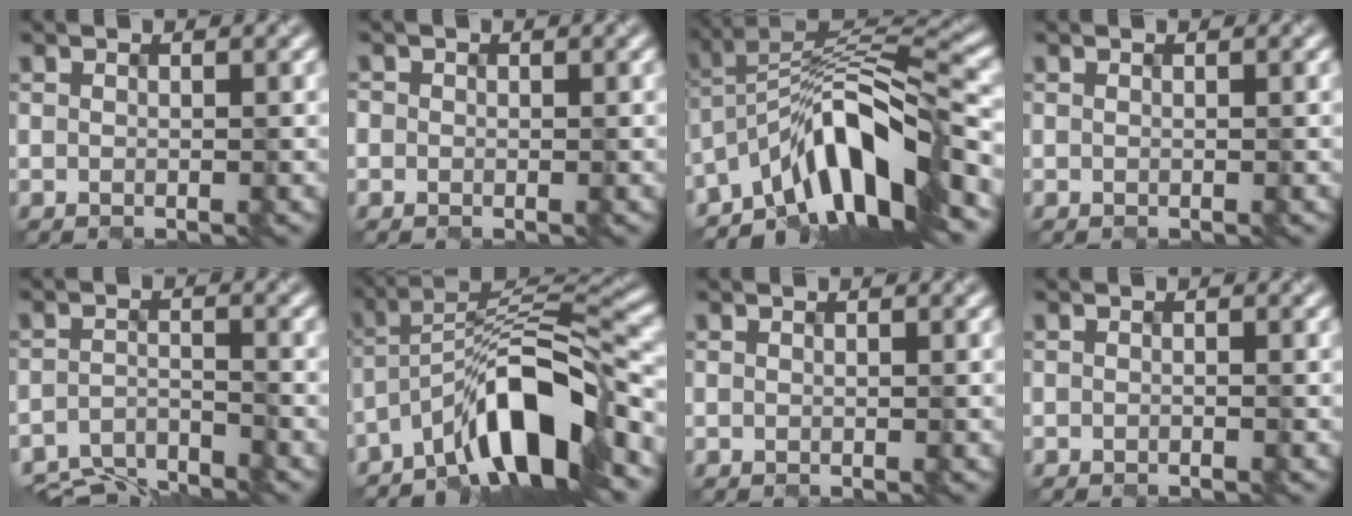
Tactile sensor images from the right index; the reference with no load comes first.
{"total": 0.6, "force": [-0.2, 0.6, -0.1], "torque": [0.001, -0.001, 0.003]}
{"total": 9.2, "force": [-5.7, 2.3, 6.8], "torque": [-0.098, 0.020, -0.108]}
{"total": 0.0}
{"total": 5.2, "force": [-5.1, 0.6, 0.8], "torque": [-0.022, -0.014, -0.089]}
{"total": 9.3, "force": [-6.0, 2.2, 6.8], "torque": [-0.105, 0.019, -0.111]}
{"total": 0.0}
{"total": 0.5, "force": [-0.5, -0.2, -0.1], "torque": [-0.002, 0.003, -0.009]}